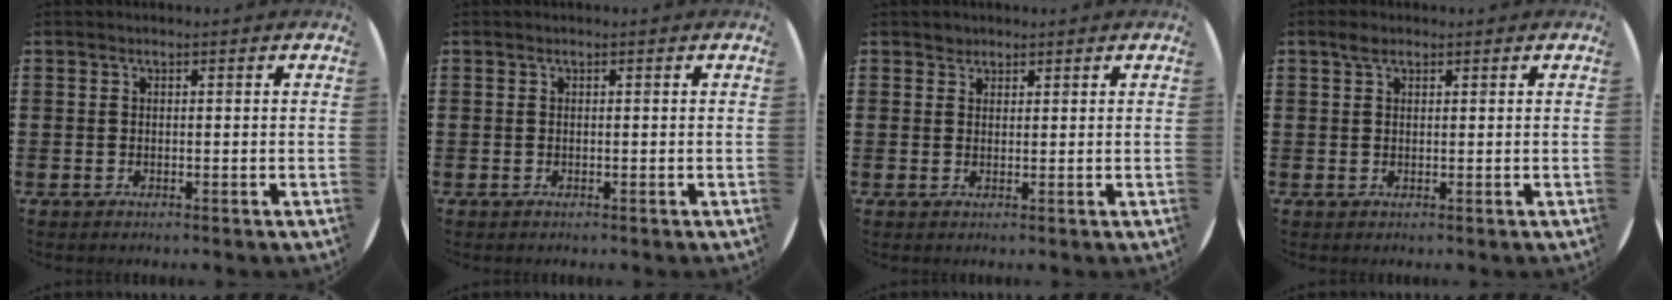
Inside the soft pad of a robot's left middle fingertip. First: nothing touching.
{"total": 0.0}
{"total": 1.2, "force": [1.1, 0.6, -0.1], "torque": [0.007, -0.002, 0.020]}
{"total": 1.6, "force": [1.1, 0.8, 0.8], "torque": [-0.011, 0.002, 0.017]}